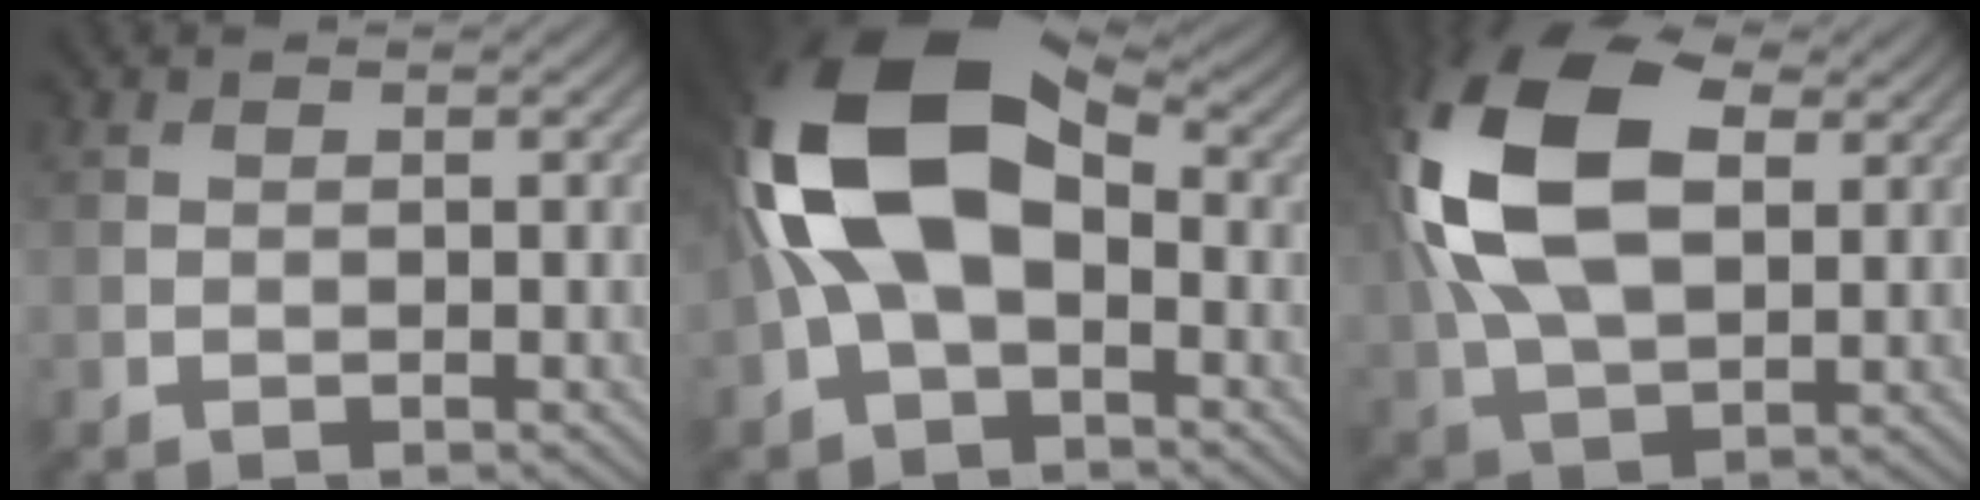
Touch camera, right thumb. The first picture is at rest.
{"total": 15.4, "force": [0.3, 9.2, 12.3], "torque": [-0.262, 0.011, -0.005]}
{"total": 16.0, "force": [3.8, 9.5, 12.4], "torque": [-0.298, 0.016, 0.075]}